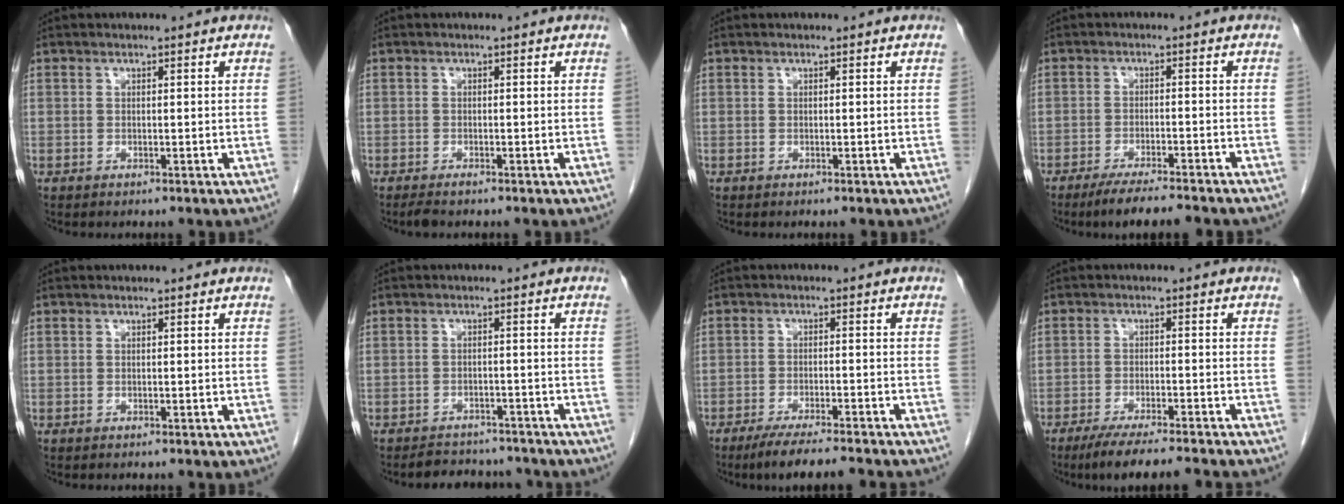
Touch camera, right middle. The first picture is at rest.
{"total": 1.2, "force": [-1.0, 0.1, 0.7], "torque": [-0.016, -0.004, -0.018]}
{"total": 0.0}
{"total": 8.5, "force": [-7.2, 0.5, 4.5], "torque": [-0.064, -0.018, -0.111]}
{"total": 0.0}
{"total": 6.7, "force": [-6.3, 2.2, 0.8], "torque": [-0.007, 0.005, -0.079]}
{"total": 8.5, "force": [-7.3, -0.3, 4.3], "torque": [-0.057, -0.023, -0.116]}
{"total": 8.8, "force": [-7.6, -0.3, 4.5], "torque": [-0.060, -0.024, -0.121]}